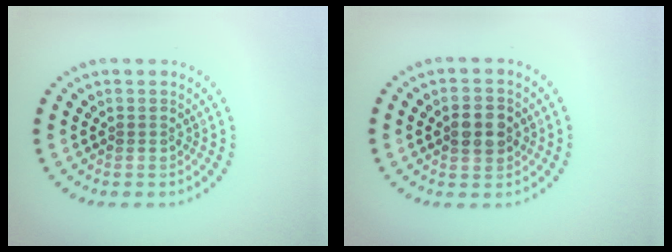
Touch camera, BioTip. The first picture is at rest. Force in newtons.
{"total": 2.9, "press": 2.8, "slide": 0.3}